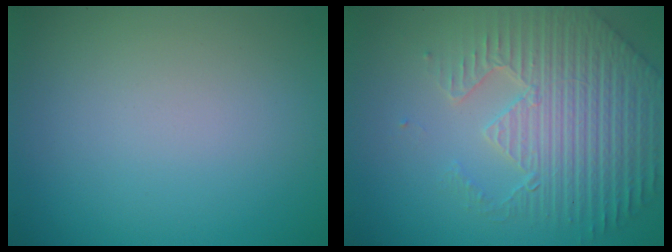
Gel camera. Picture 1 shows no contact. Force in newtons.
{"total": 6.5, "press": 5.3, "slide": 3.8}